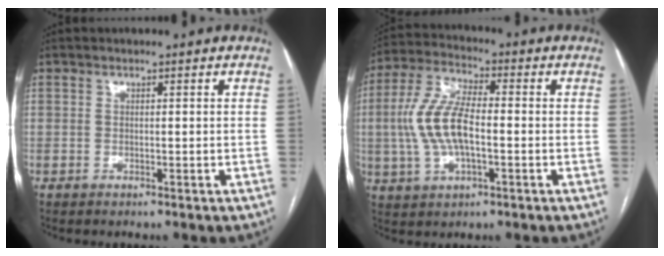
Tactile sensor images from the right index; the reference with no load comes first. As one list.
[{"total": 10.9, "force": [-0.9, 4.0, 10.0], "torque": [-0.226, 0.012, -0.017]}]